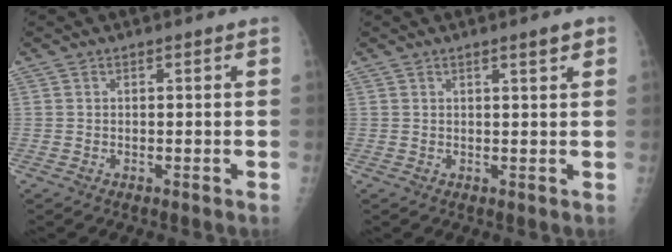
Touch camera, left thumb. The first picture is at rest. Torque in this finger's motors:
{"motor_torque": [-0.44, -0.25, -0.19, -0.28, 0.08]}